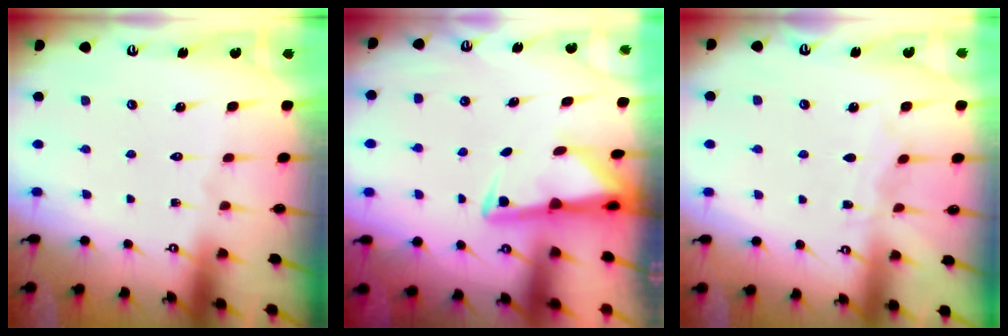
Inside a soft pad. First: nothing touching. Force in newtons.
{"total": 3.0, "press": 2.9, "slide": 0.6}
{"total": 3.7, "press": 3.7, "slide": 0.5}